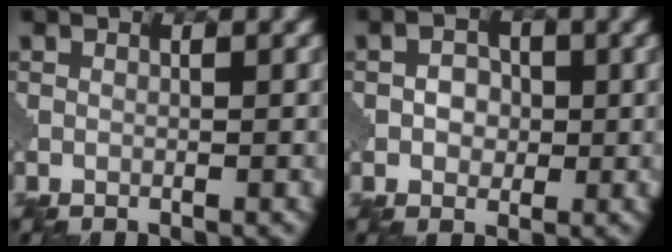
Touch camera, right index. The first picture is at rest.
{"total": 2.2, "force": [-0.1, 1.8, 1.2], "torque": [-0.011, 0.002, -0.009]}